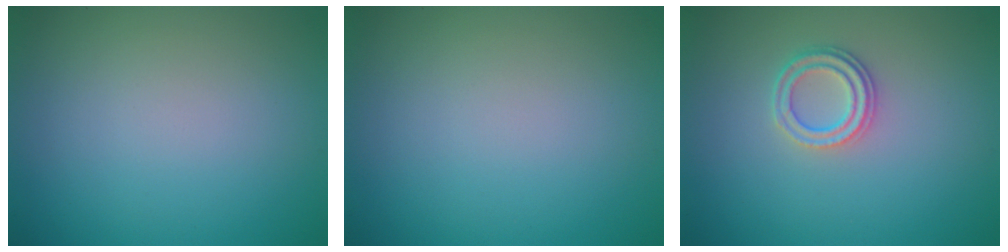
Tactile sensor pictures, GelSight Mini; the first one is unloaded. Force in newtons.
{"total": 0.0}
{"total": 2.3, "press": 2.1, "slide": 1.0}